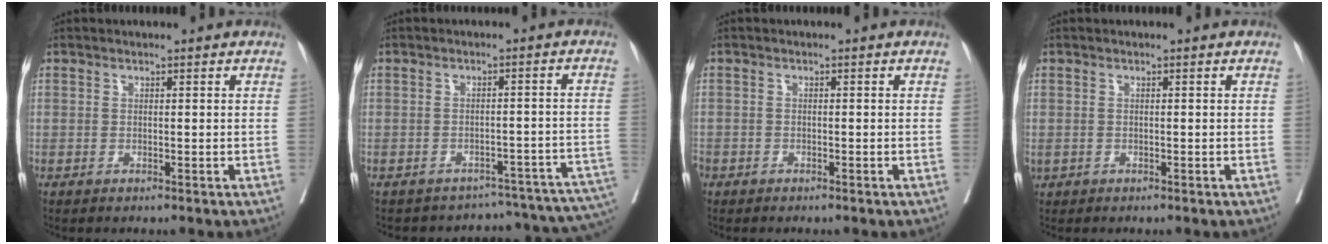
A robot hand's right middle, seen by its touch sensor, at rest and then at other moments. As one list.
[{"total": 14.2, "force": [-13.1, 4.2, 3.7], "torque": [-0.005, 0.045, -0.137]}, {"total": 2.3, "force": [-1.6, 1.4, 0.7], "torque": [-0.021, -0.001, -0.032]}, {"total": 0.7, "force": [-0.2, 0.6, 0.3], "torque": [-0.007, 0.003, 0.003]}]